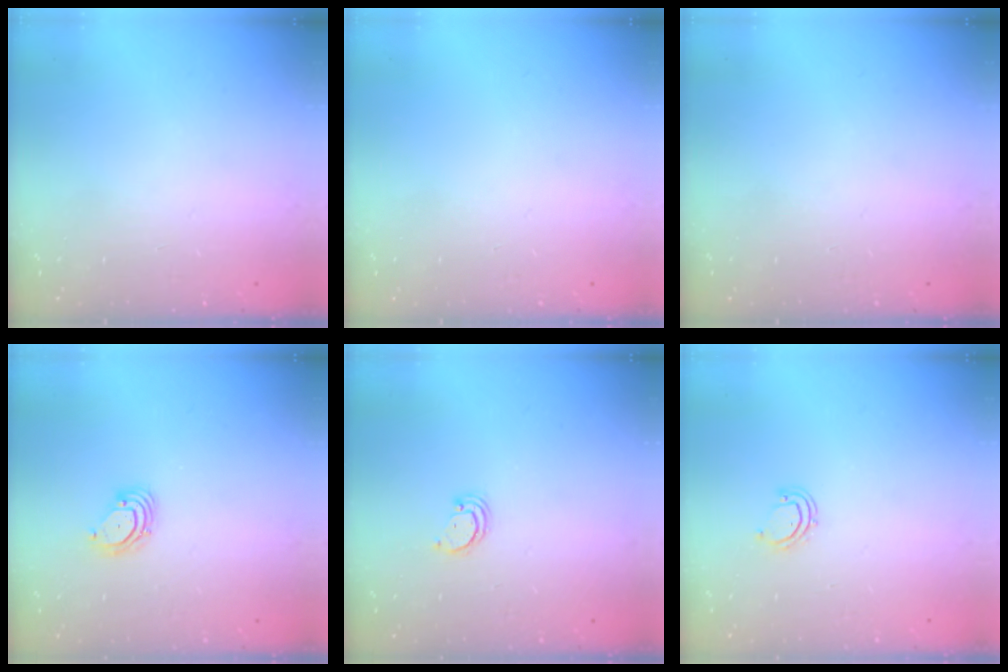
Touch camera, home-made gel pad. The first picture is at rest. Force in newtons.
{"total": 0.0}
{"total": 0.0}
{"total": 3.6, "press": 3.6, "slide": 0.3}
{"total": 2.1, "press": 2.1, "slide": 0.2}
{"total": 4.8, "press": 4.5, "slide": 1.8}